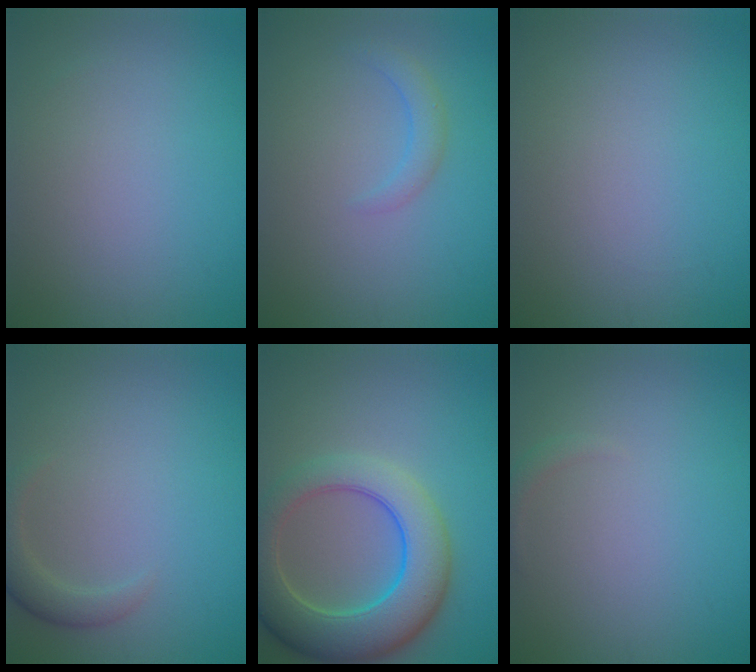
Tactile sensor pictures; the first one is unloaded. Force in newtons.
{"total": 1.6, "press": 1.6, "slide": 0.2}
{"total": 0.0}
{"total": 2.2, "press": 2.2, "slide": 0.2}
{"total": 8.7, "press": 8.7, "slide": 0.4}
{"total": 0.8, "press": 0.8, "slide": 0.1}